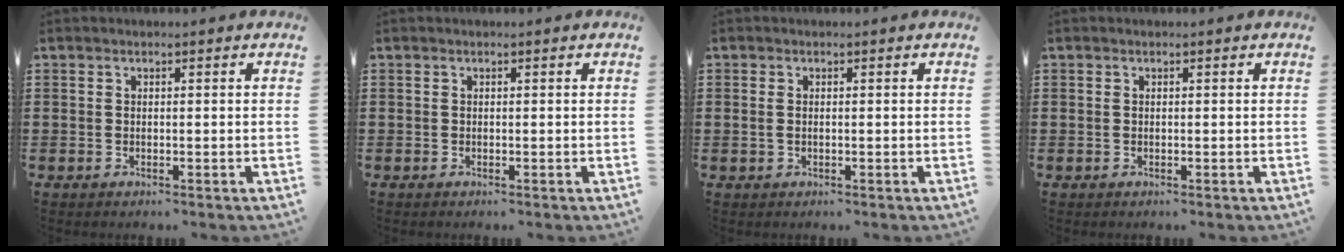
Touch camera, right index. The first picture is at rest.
{"total": 0.0}
{"total": 1.1, "force": [0.0, 0.6, 0.9], "torque": [-0.027, 0.001, -0.003]}
{"total": 0.0}